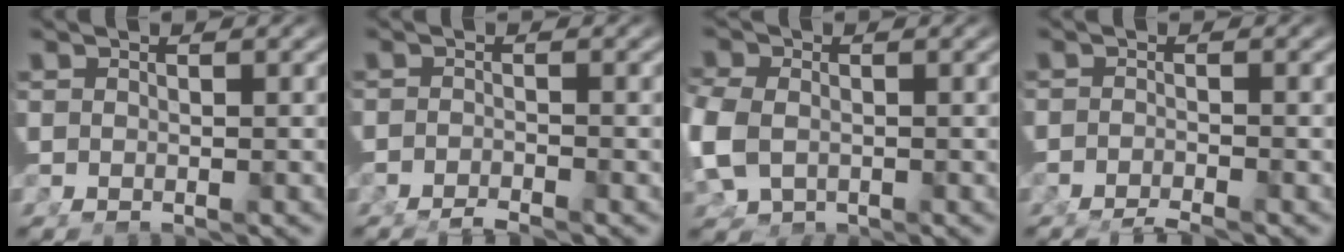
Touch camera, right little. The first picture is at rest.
{"total": 1.7, "force": [-1.6, -0.3, 0.5], "torque": [-0.006, -0.003, -0.030]}
{"total": 2.6, "force": [-0.4, 1.8, 1.8], "torque": [-0.059, -0.020, 0.009]}
{"total": 1.9, "force": [-1.8, -0.1, 0.6], "torque": [-0.008, -0.003, -0.033]}